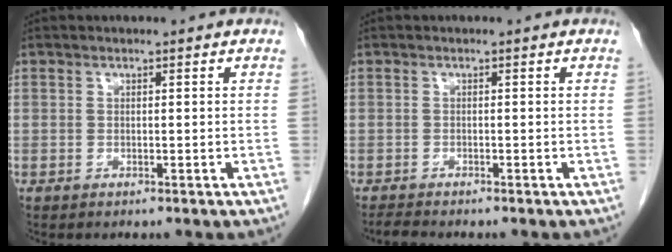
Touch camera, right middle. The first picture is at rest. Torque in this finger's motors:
{"motor_torque": [0.08, -0.03, -0.04, 0.00]}